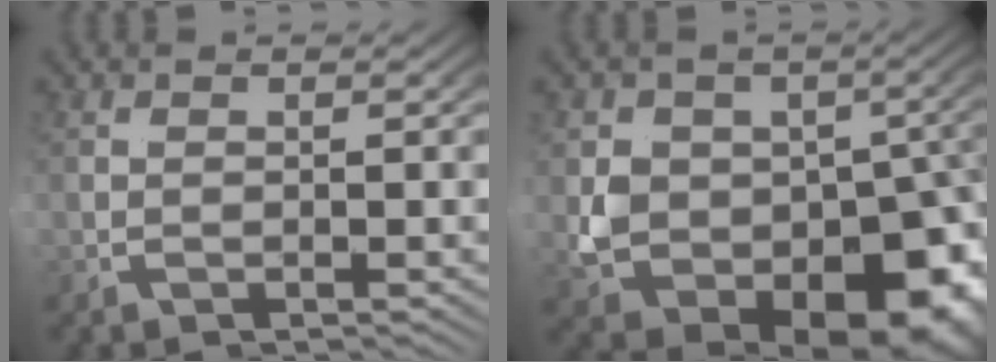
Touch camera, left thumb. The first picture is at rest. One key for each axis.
{"total": 17.6, "fx": -1.3, "fy": 13.2, "fz": 11.6, "tx": -0.197, "ty": -0.030, "tz": -0.020}